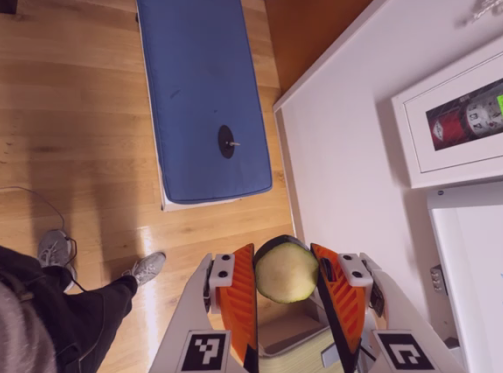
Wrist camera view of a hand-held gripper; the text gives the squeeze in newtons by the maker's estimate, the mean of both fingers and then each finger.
{"total": 9.5, "left": 9.3, "right": 9.8}